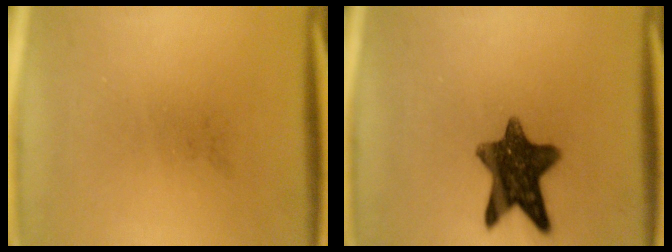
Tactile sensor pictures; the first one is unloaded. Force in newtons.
{"total": 11.4}